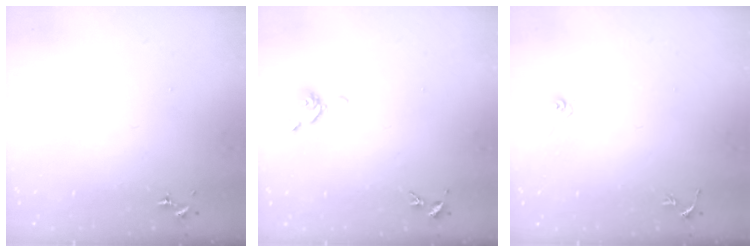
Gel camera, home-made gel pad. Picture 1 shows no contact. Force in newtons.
{"total": 6.7, "press": 6.6, "slide": 1.5}
{"total": 3.6, "press": 3.0, "slide": 2.1}